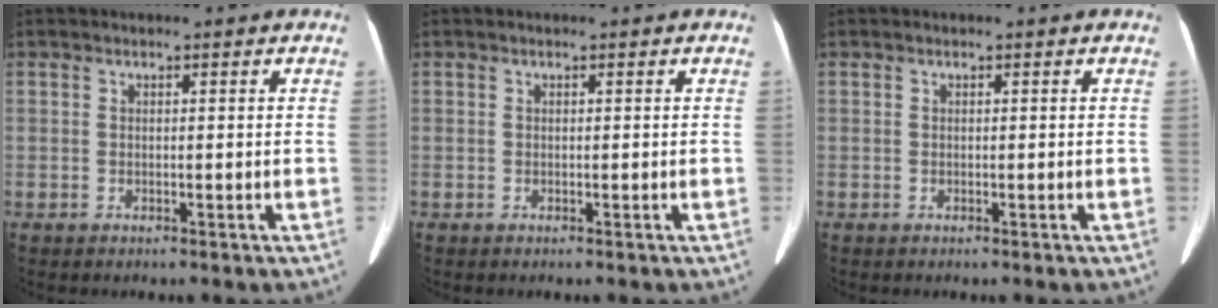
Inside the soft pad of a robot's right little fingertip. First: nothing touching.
{"total": 0.0}
{"total": 0.0}